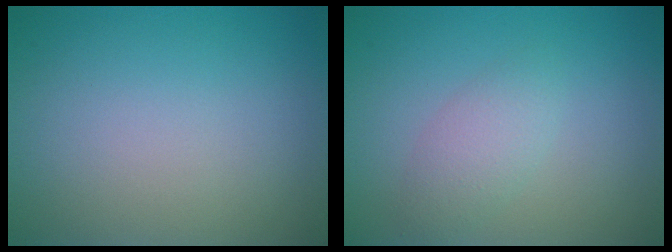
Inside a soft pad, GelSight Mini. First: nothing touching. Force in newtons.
{"total": 2.1, "press": 2.1, "slide": 0.1}